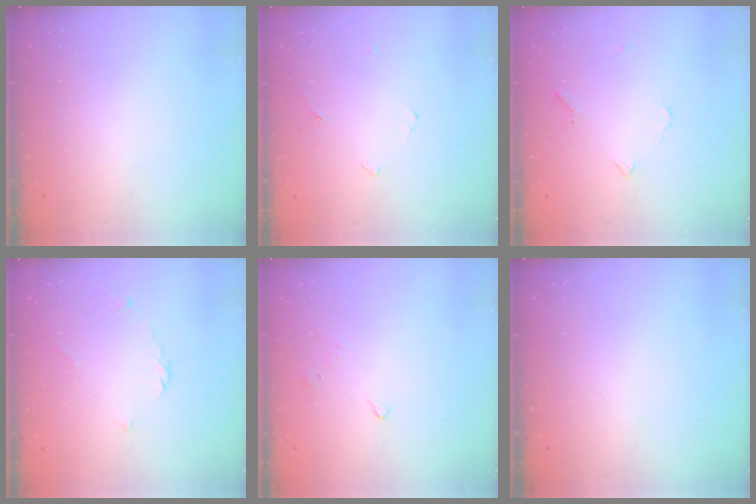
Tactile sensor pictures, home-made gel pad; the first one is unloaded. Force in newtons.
{"total": 3.2, "press": 3.1, "slide": 0.4}
{"total": 4.2, "press": 4.1, "slide": 0.8}
{"total": 2.7, "press": 2.7, "slide": 0.5}
{"total": 2.5, "press": 2.4, "slide": 0.6}
{"total": 0.0}